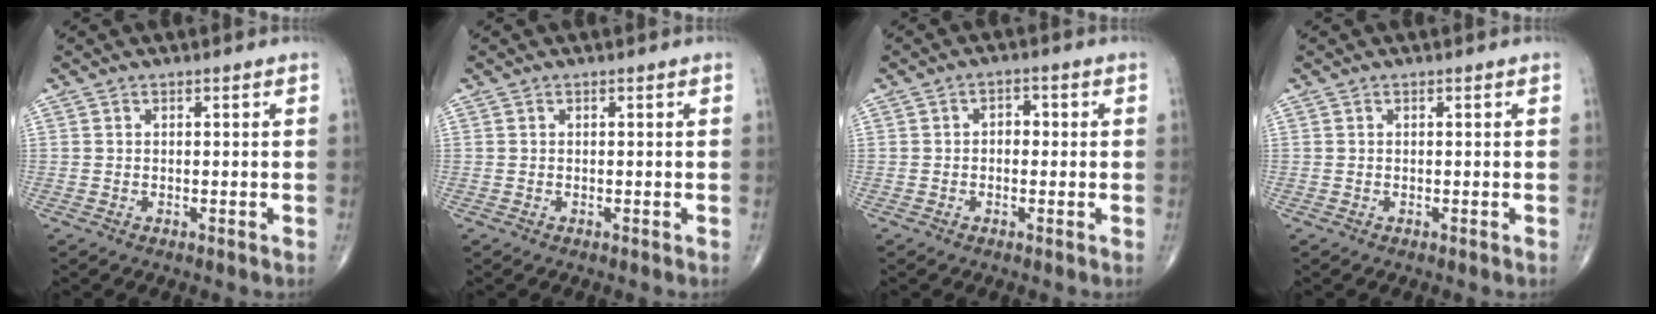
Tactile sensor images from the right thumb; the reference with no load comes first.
{"total": 0.0}
{"total": 2.6, "force": [0.0, 1.9, 1.8], "torque": [-0.008, 0.012, -0.006]}
{"total": 0.0}